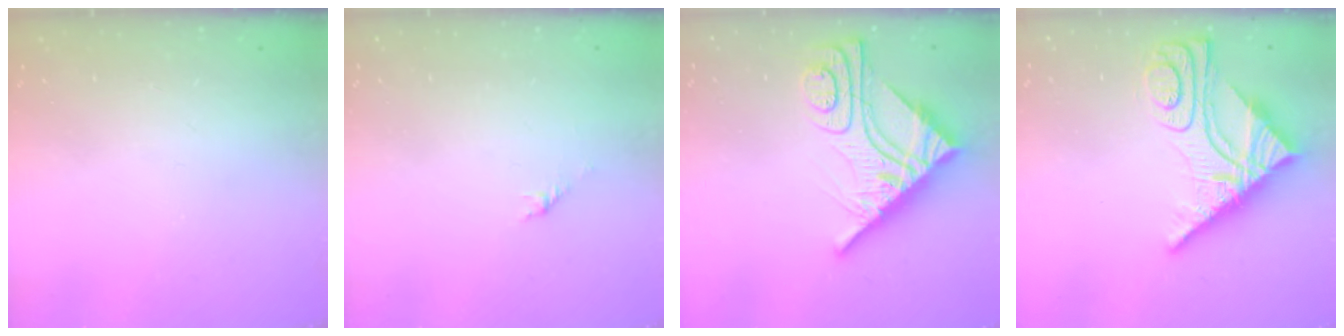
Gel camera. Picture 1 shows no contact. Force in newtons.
{"total": 1.5, "press": 1.4, "slide": 0.5}
{"total": 13.6, "press": 13.6, "slide": 1.3}
{"total": 15.2, "press": 15.1, "slide": 1.6}